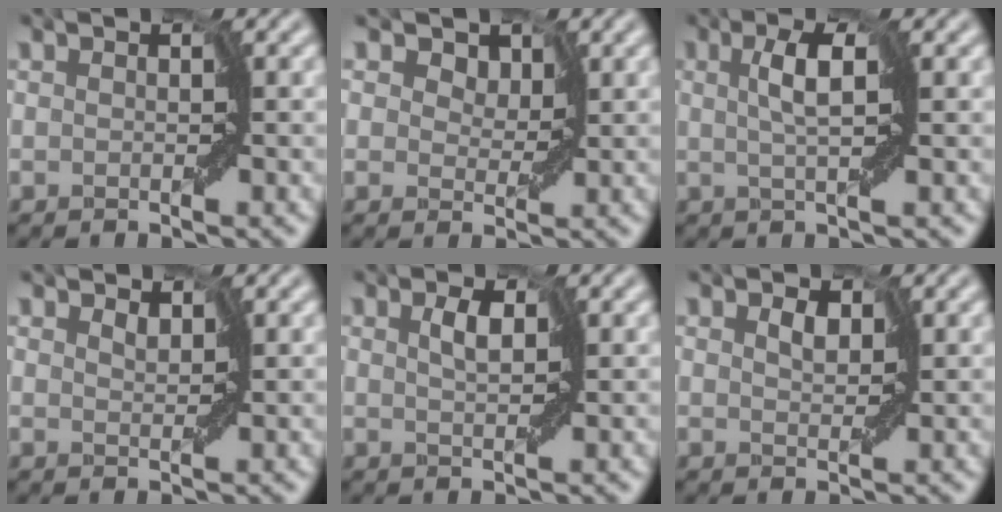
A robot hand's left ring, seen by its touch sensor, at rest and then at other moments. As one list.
[{"total": 3.7, "force": [2.1, 2.4, 1.7], "torque": [-0.020, 0.010, 0.007]}, {"total": 2.4, "force": [0.8, 0.0, 2.3], "torque": [-0.044, 0.006, 0.011]}, {"total": 1.0, "force": [0.9, 0.4, 0.1], "torque": [-0.002, -0.002, 0.016]}, {"total": 1.4, "force": [0.8, 0.4, 1.1], "torque": [-0.022, 0.001, 0.013]}, {"total": 1.3, "force": [0.9, 0.8, 0.7], "torque": [-0.009, -0.001, 0.013]}]